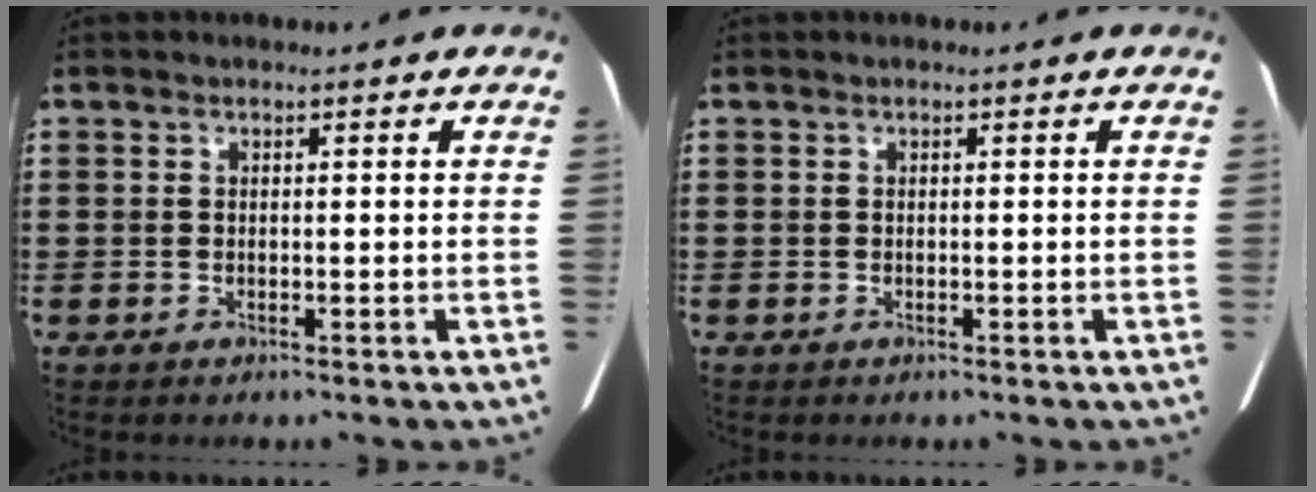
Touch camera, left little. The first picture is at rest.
{"total": 0.0}